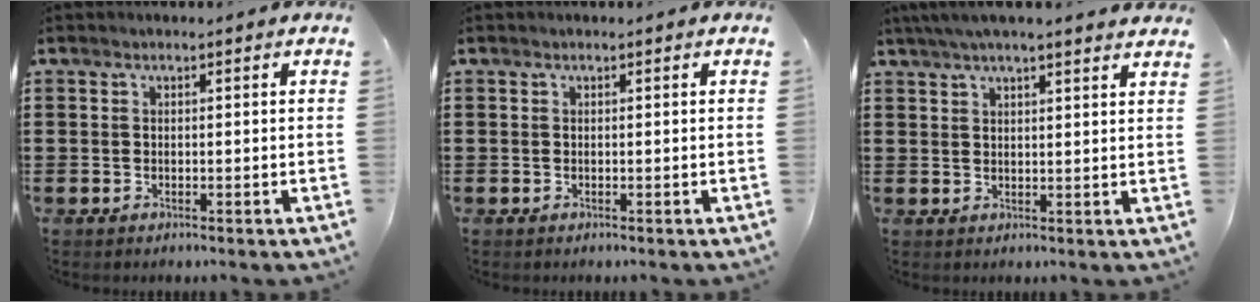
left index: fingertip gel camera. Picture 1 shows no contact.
{"total": 0.0}
{"total": 4.1, "force": [3.5, -0.1, 2.1], "torque": [-0.051, -0.003, 0.064]}